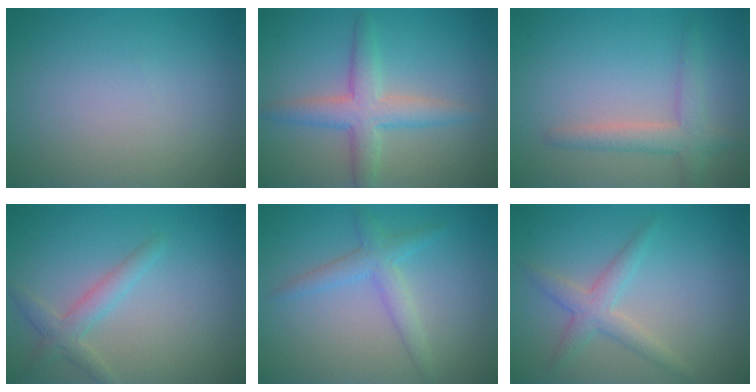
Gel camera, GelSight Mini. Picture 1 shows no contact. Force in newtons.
{"total": 4.1, "press": 4.1, "slide": 0.1}
{"total": 2.7, "press": 2.7, "slide": 0.2}
{"total": 2.3, "press": 2.3, "slide": 0.1}
{"total": 2.5, "press": 2.5, "slide": 0.1}
{"total": 2.5, "press": 2.5, "slide": 0.1}